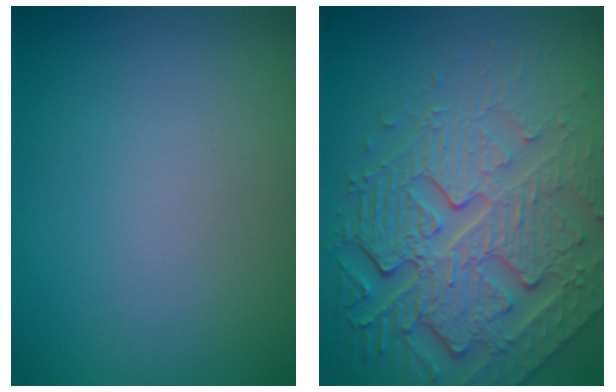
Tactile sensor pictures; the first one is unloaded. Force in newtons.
{"total": 7.3, "press": 5.8, "slide": 4.5}